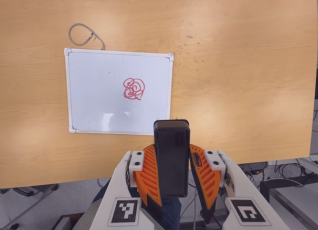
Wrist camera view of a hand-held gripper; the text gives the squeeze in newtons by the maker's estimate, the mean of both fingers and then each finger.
{"total": 8.0, "left": 6.9, "right": 9.1}